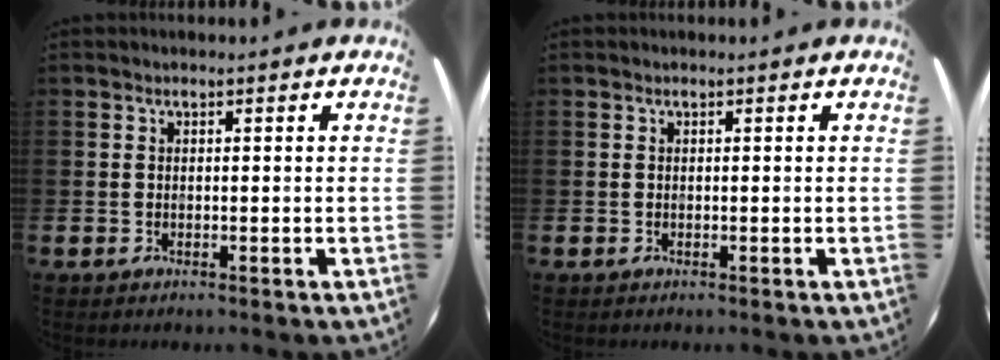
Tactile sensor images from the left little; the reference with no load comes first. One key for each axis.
{"total": 0.0}